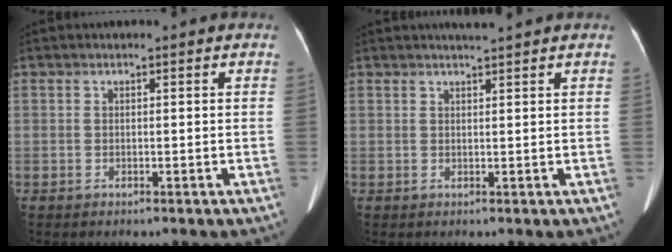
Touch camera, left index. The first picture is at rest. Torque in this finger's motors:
{"motor_torque": [0.09, -0.06, -0.01, 0.02]}